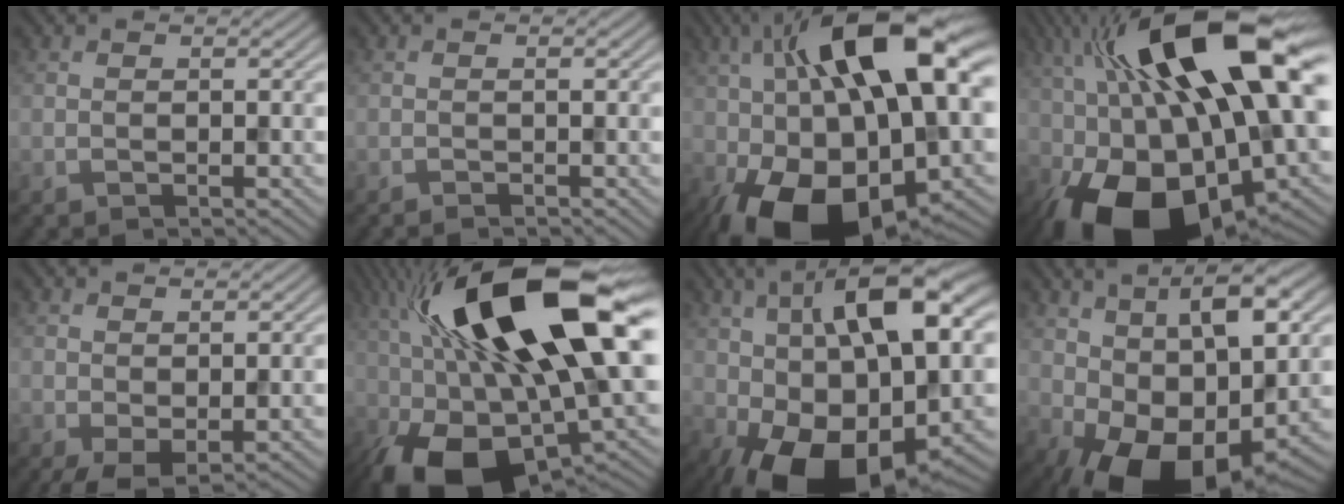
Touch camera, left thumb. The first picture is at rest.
{"total": 0.8, "force": [-0.5, 0.0, 0.6], "torque": [-0.010, 0.003, -0.010]}
{"total": 22.1, "force": [-0.8, 12.1, 18.4], "torque": [-0.357, -0.011, 0.000]}
{"total": 23.4, "force": [0.9, 11.6, 20.3], "torque": [-0.387, -0.007, 0.012]}
{"total": 2.6, "force": [-0.2, 1.5, 2.1], "torque": [-0.047, -0.009, 0.000]}
{"total": 22.6, "force": [2.4, 9.7, 20.3], "torque": [-0.393, 0.008, 0.035]}
{"total": 19.7, "force": [-0.7, 10.6, 16.5], "torque": [-0.276, 0.001, -0.015]}
{"total": 16.1, "force": [-0.6, 9.2, 13.2], "torque": [-0.200, -0.021, -0.006]}